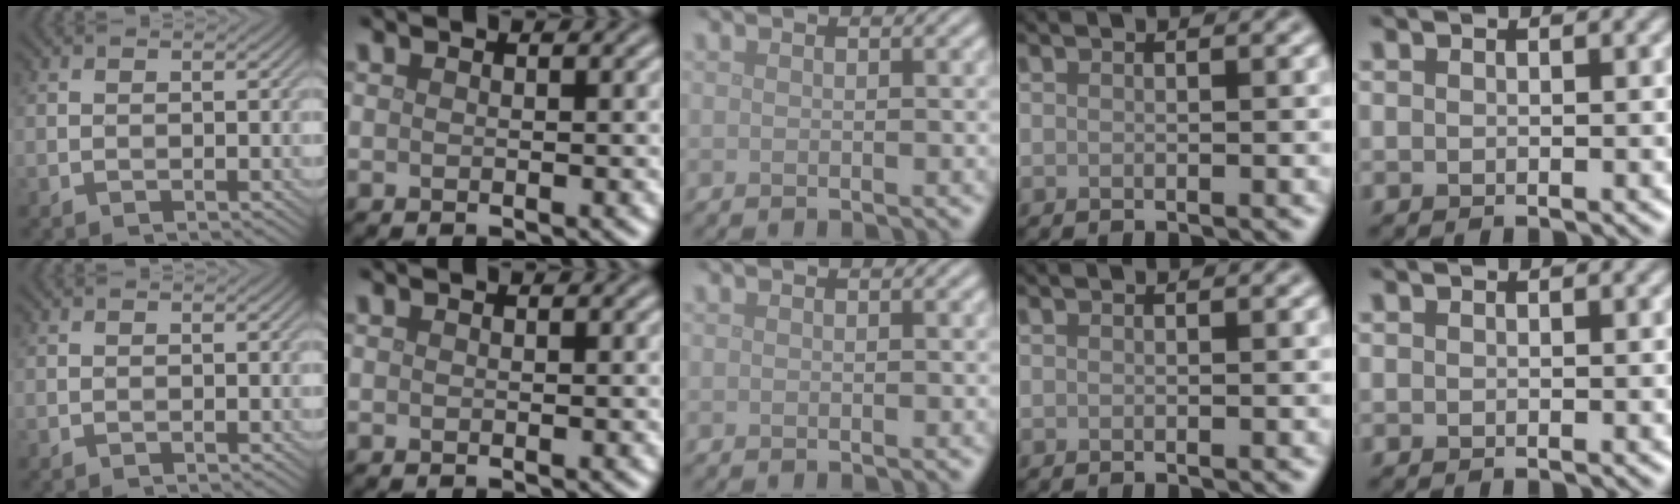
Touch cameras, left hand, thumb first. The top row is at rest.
{}